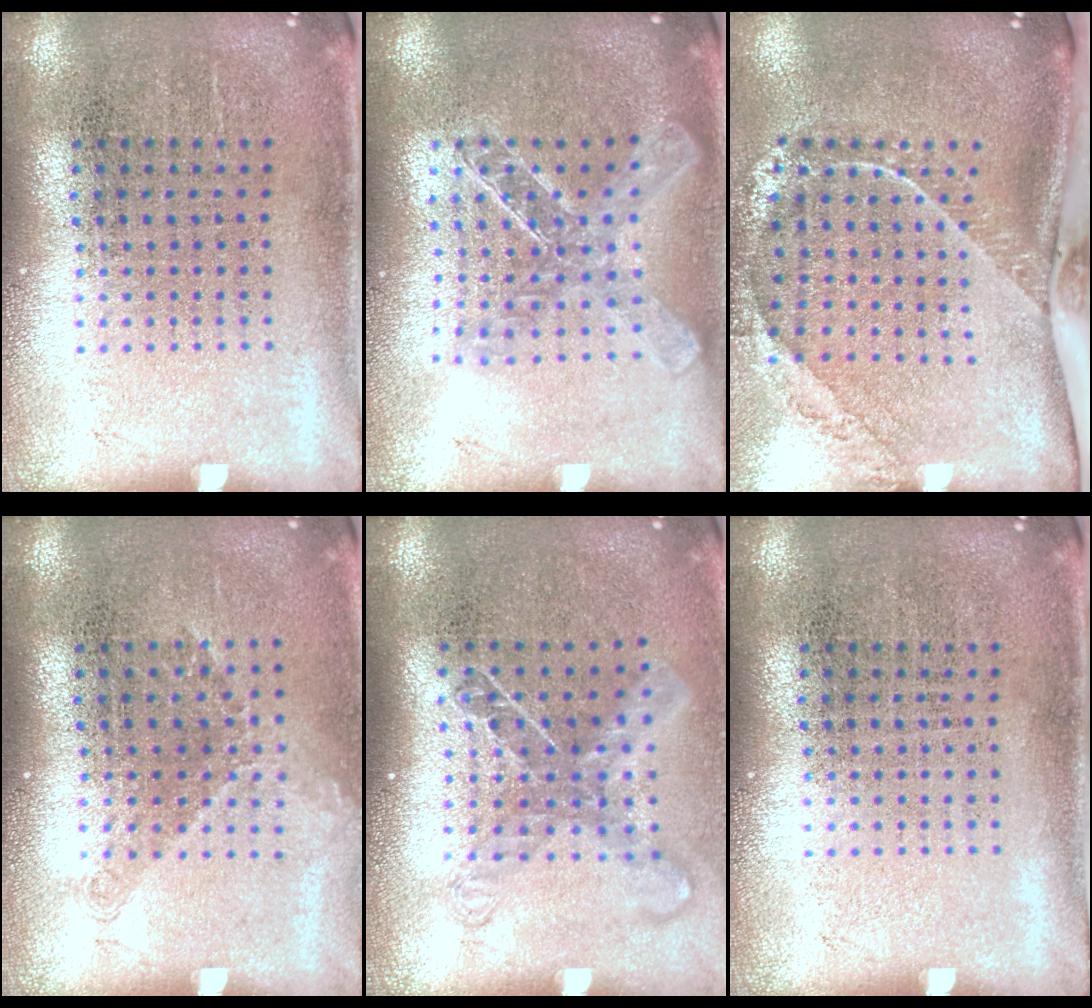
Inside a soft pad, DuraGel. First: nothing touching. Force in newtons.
{"total": 1.7, "press": 1.5, "slide": 0.8}
{"total": 2.4, "press": 1.7, "slide": 1.8}
{"total": 1.2, "press": 0.9, "slide": 0.8}
{"total": 1.6, "press": 1.3, "slide": 1.0}
{"total": 0.0}